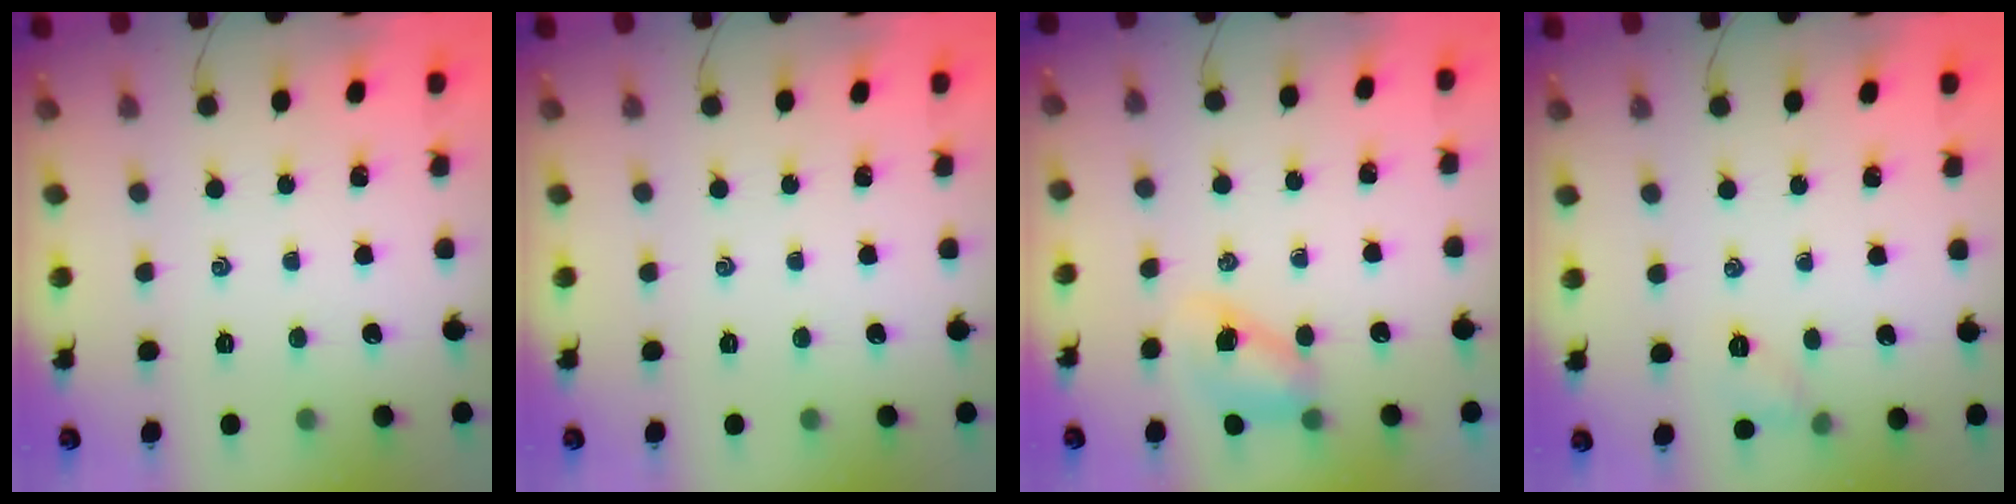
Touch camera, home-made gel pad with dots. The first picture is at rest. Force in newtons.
{"total": 0.0}
{"total": 6.9, "press": 6.9, "slide": 0.8}
{"total": 5.6, "press": 5.5, "slide": 1.3}